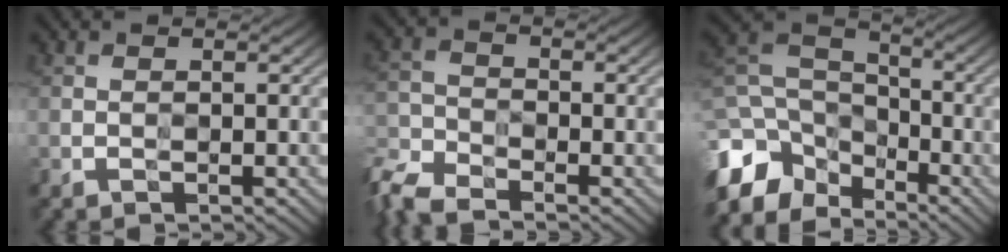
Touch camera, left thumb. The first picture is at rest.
{"total": 6.6, "force": [-5.9, 1.9, 2.2], "torque": [-0.057, -0.020, -0.127]}
{"total": 11.3, "force": [-6.7, 7.3, 5.4], "torque": [-0.163, -0.013, -0.135]}